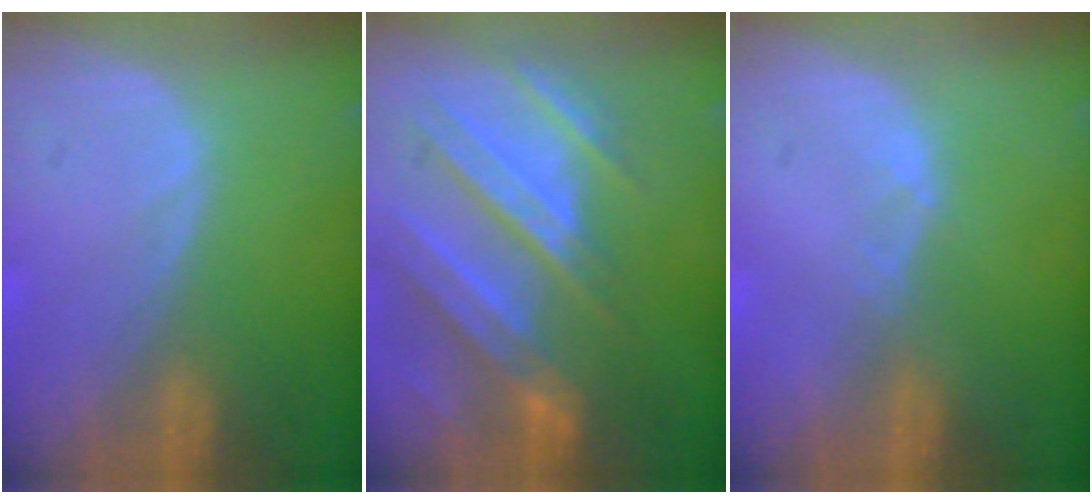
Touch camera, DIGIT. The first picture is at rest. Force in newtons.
{"total": 10.5, "press": 9.6, "slide": 4.2}
{"total": 0.6, "press": 0.5, "slide": 0.2}